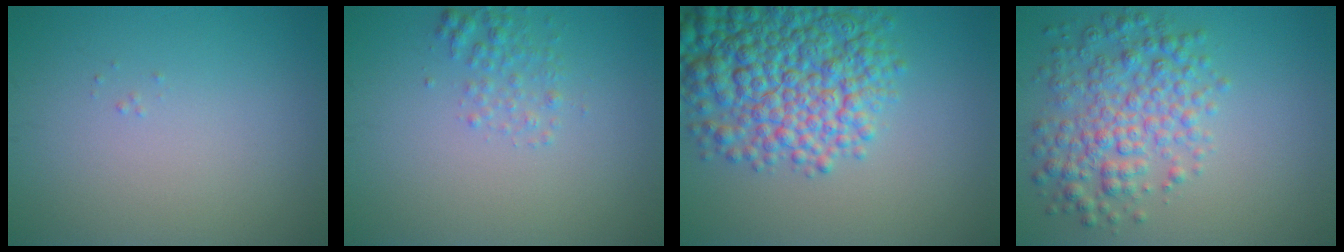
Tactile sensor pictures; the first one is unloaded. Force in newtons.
{"total": 1.7, "press": 1.7, "slide": 0.1}
{"total": 10.2, "press": 10.2, "slide": 0.4}
{"total": 5.5, "press": 5.5, "slide": 0.1}